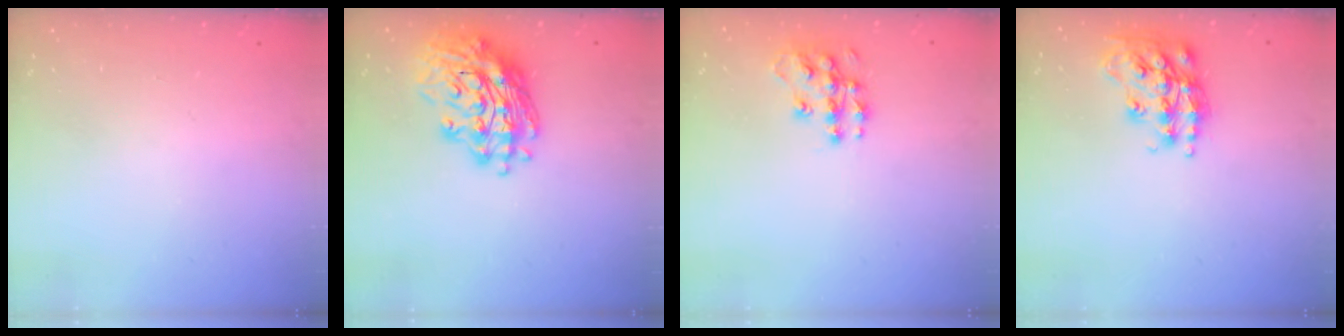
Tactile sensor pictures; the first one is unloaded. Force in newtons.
{"total": 18.1, "press": 17.6, "slide": 4.0}
{"total": 10.4, "press": 10.4, "slide": 0.4}
{"total": 17.2, "press": 17.2, "slide": 1.4}